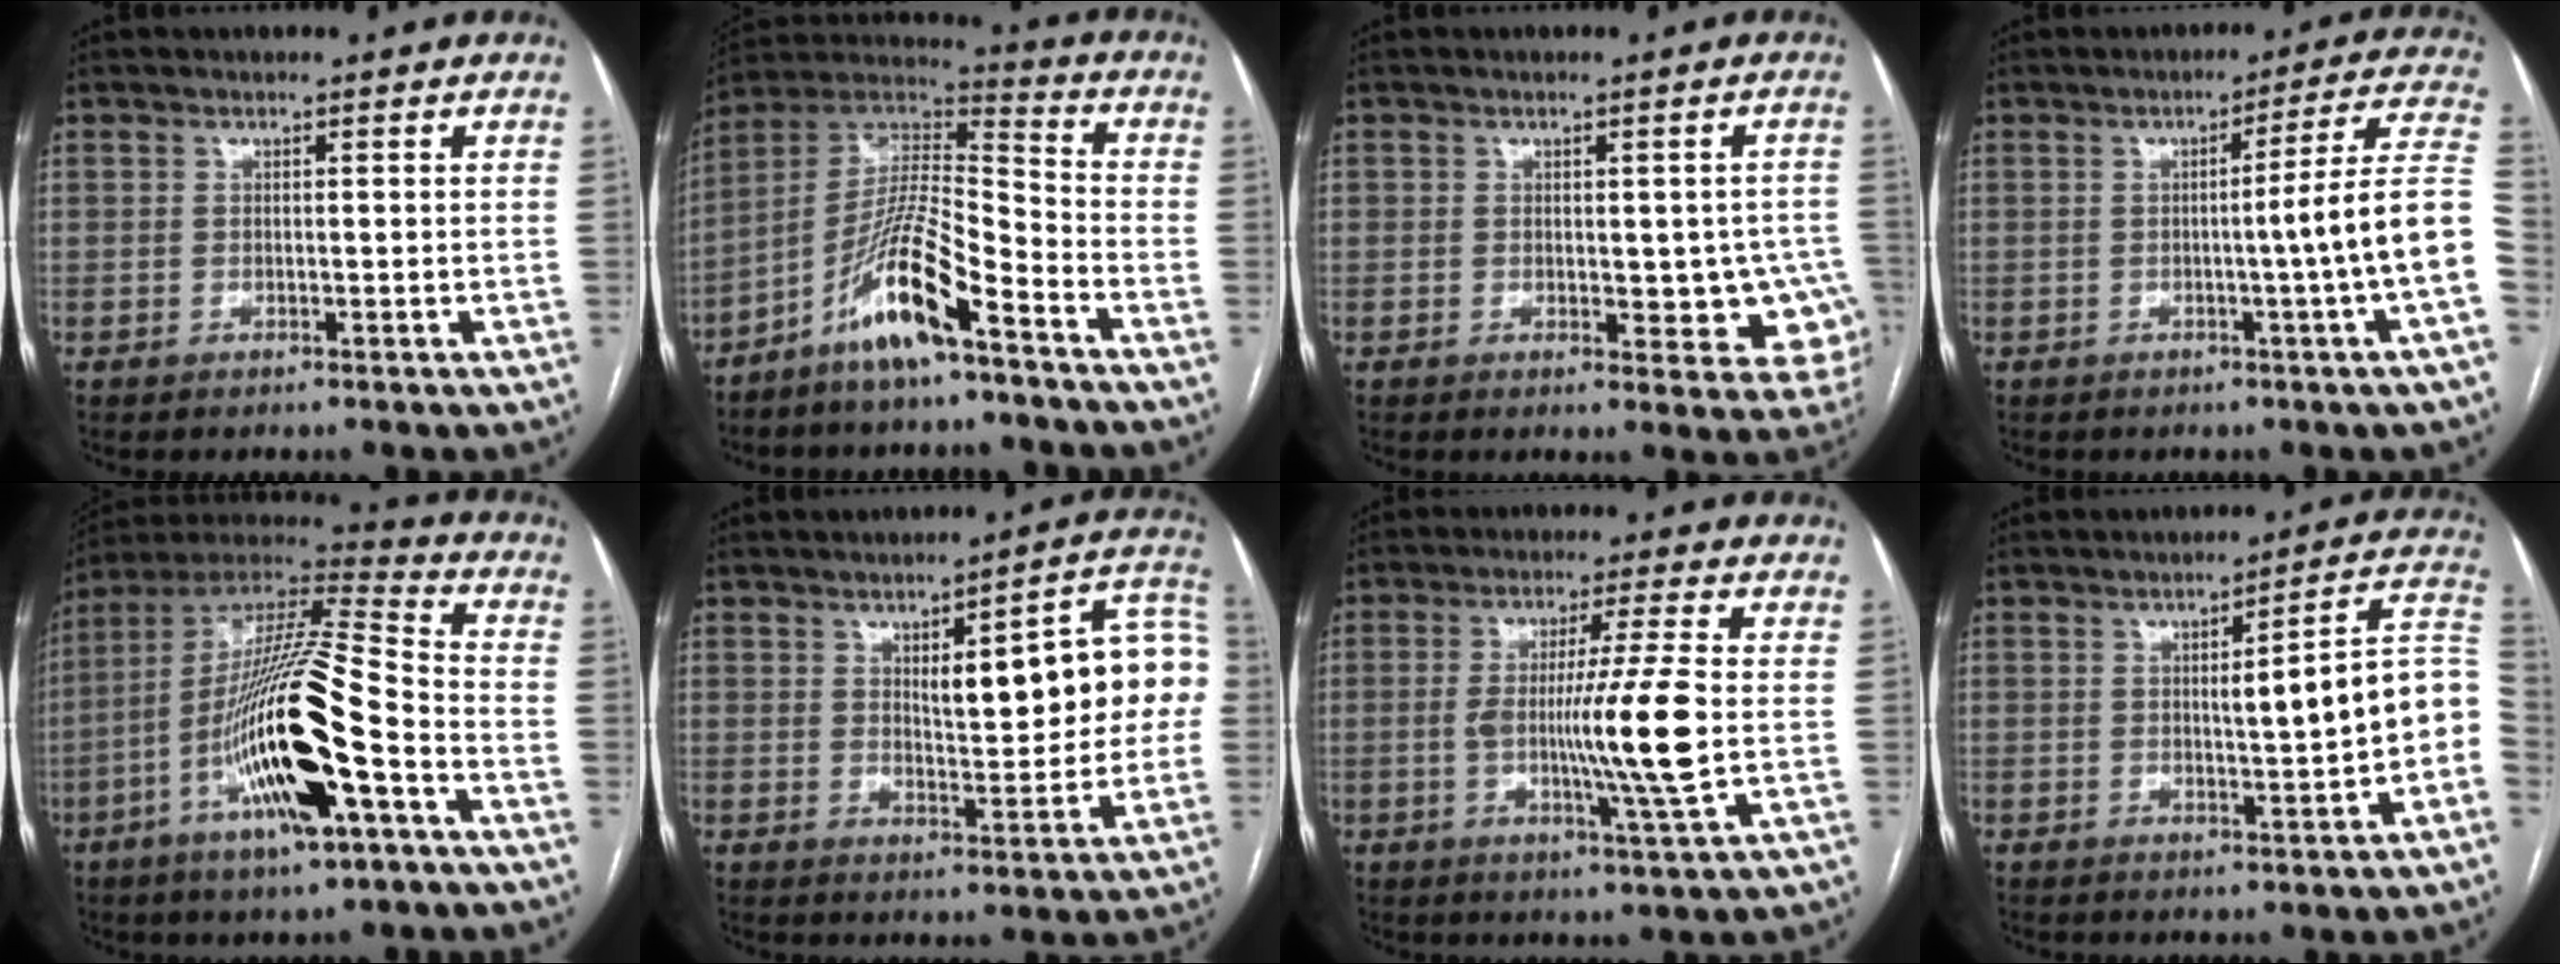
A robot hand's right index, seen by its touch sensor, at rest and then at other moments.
{"total": 13.1, "force": [-7.9, 1.5, 10.3], "torque": [-0.203, 0.004, -0.152]}
{"total": 8.2, "force": [-1.1, 4.5, 6.8], "torque": [-0.053, 0.015, -0.006]}
{"total": 10.9, "force": [-2.1, -2.5, 10.4], "torque": [-0.125, 0.007, -0.032]}
{"total": 21.8, "force": [-7.6, 2.6, 20.2], "torque": [-0.386, -0.019, -0.134]}
{"total": 14.0, "force": [2.1, 3.4, 13.5], "torque": [-0.172, 0.032, 0.030]}
{"total": 10.7, "force": [-0.9, -1.2, 10.6], "torque": [-0.190, -0.016, -0.017]}
{"total": 10.9, "force": [-0.9, 0.7, 10.9], "torque": [-0.130, 0.023, -0.014]}